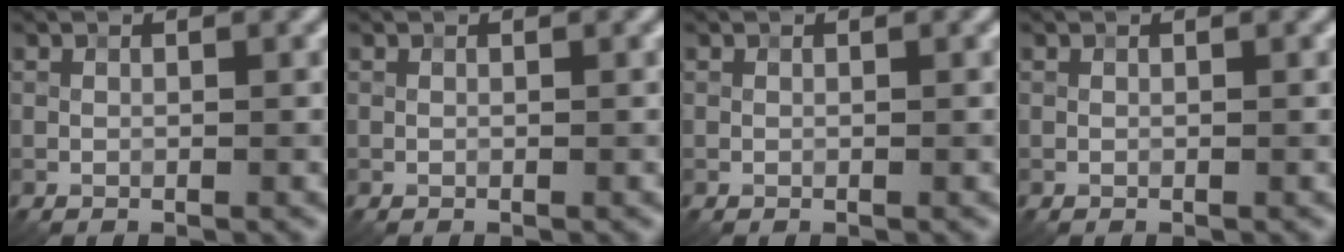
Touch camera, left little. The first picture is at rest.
{"total": 0.0}
{"total": 0.0}
{"total": 0.0}